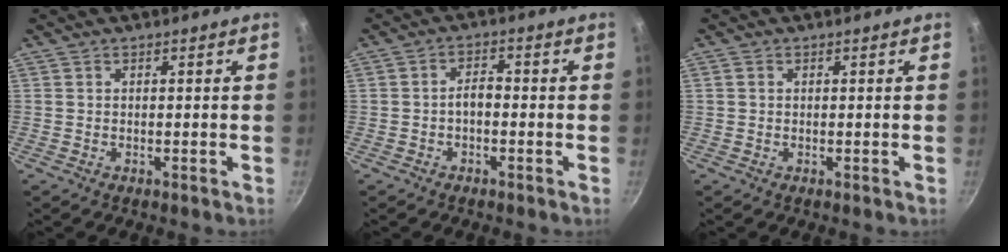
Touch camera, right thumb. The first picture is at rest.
{"total": 2.8, "force": [-0.9, 1.5, 2.2], "torque": [-0.028, 0.019, -0.019]}
{"total": 0.7, "force": [0.2, 0.6, 0.3], "torque": [-0.005, 0.003, 0.002]}